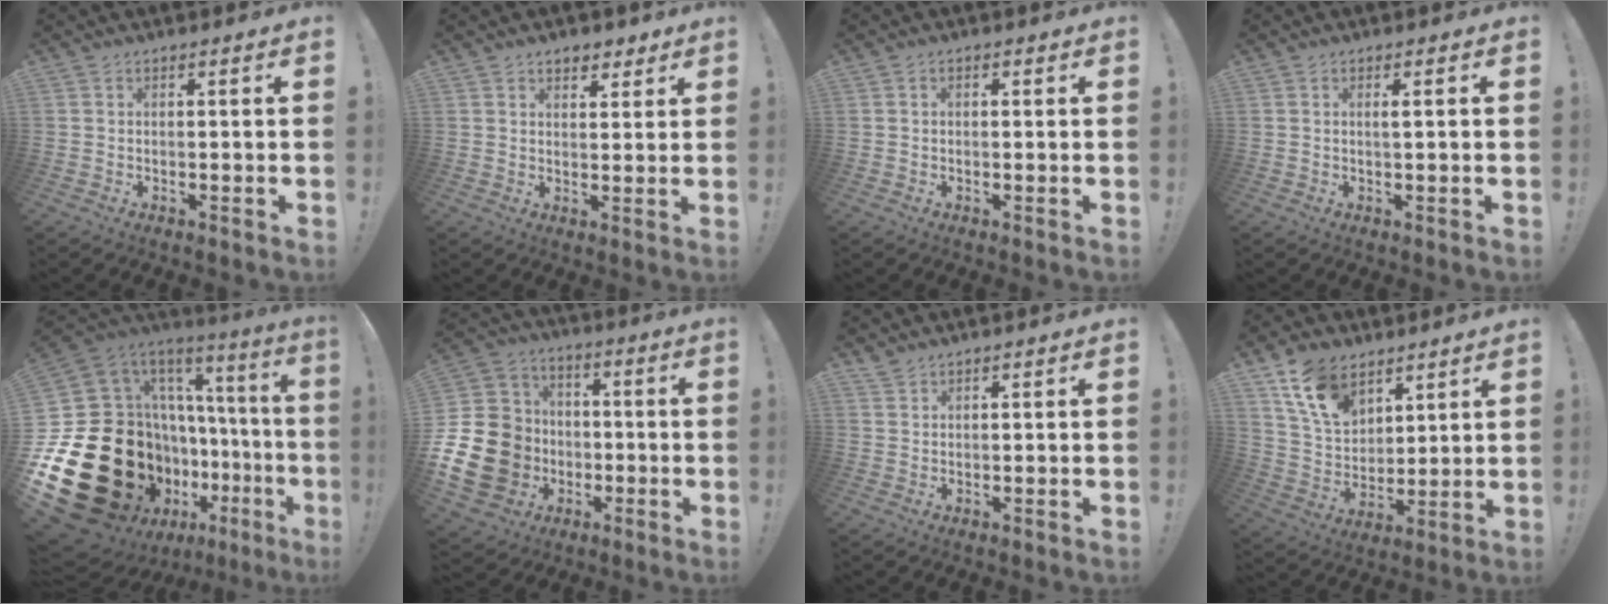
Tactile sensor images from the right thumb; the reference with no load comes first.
{"total": 4.2, "force": [2.9, 2.8, 1.2], "torque": [0.000, -0.014, 0.049]}
{"total": 0.8, "force": [-0.2, 0.5, 0.6], "torque": [-0.009, 0.002, -0.004]}
{"total": 1.6, "force": [0.4, -0.1, 1.6], "torque": [-0.020, -0.004, 0.002]}
{"total": 31.6, "force": [-8.4, 19.7, 23.2], "torque": [-0.388, -0.029, -0.046]}
{"total": 21.1, "force": [-5.0, 18.1, 9.7], "torque": [-0.190, 0.039, -0.054]}
{"total": 1.8, "force": [1.6, 0.4, 0.5], "torque": [-0.011, -0.008, 0.031]}
{"total": 14.1, "force": [9.1, 8.7, 6.3], "torque": [-0.116, -0.045, 0.177]}